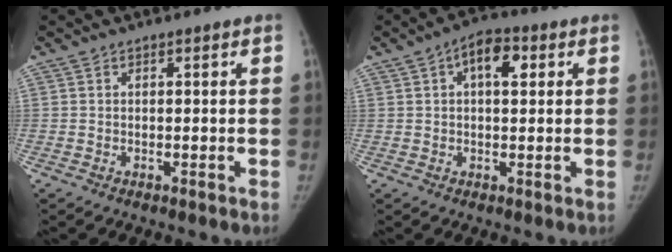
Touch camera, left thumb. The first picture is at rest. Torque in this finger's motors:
{"motor_torque": [-0.02, 0.54, 0.77, -0.61, 0.16]}